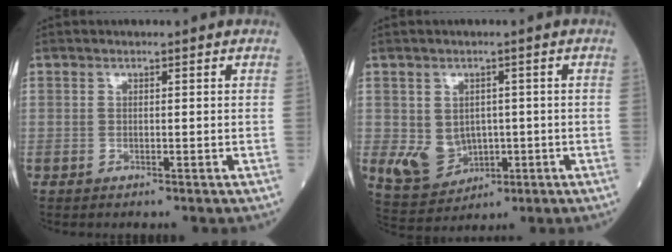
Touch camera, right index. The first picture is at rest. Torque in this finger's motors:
{"motor_torque": [0.64, -0.05, 0.29, 0.06]}